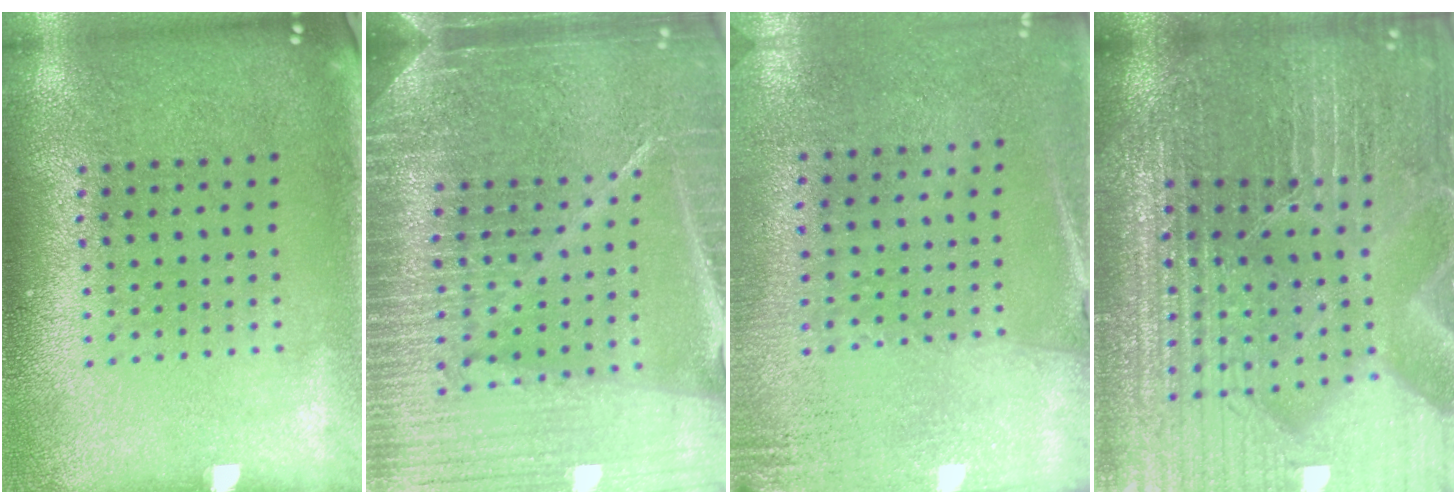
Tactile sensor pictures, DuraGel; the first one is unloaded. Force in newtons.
{"total": 5.9, "press": 5.1, "slide": 2.8}
{"total": 2.7, "press": 2.4, "slide": 1.3}
{"total": 5.5, "press": 5.1, "slide": 1.9}